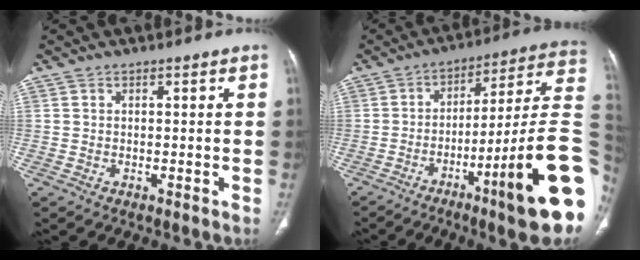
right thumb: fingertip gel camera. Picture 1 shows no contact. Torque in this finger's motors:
{"motor_torque": [0.30, 0.17, 1.15, -1.62, 0.15]}